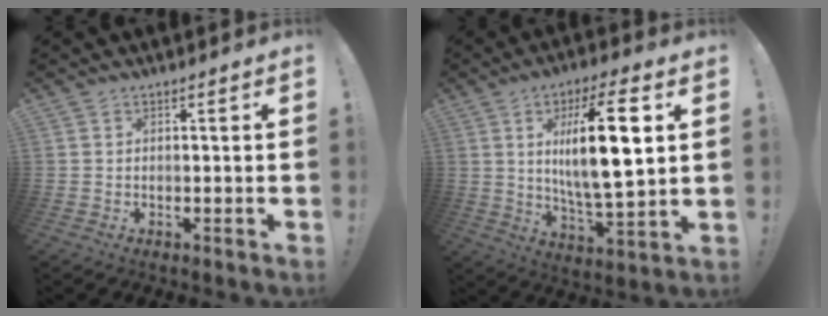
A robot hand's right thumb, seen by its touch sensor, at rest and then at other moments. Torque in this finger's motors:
{"motor_torque": [-0.19, 1.23, 1.12, 0.88, 0.20]}